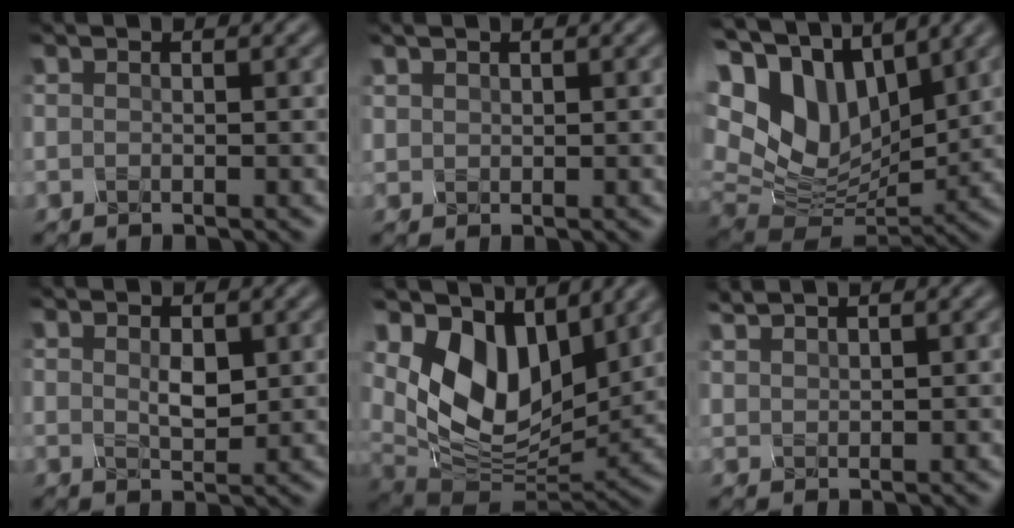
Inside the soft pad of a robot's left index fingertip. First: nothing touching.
{"total": 0.8, "force": [0.5, -0.2, -0.6], "torque": [0.004, 0.002, 0.025]}
{"total": 13.3, "force": [4.8, 8.4, 9.0], "torque": [-0.215, 0.021, 0.099]}
{"total": 1.2, "force": [0.2, 0.4, 1.1], "torque": [-0.029, 0.000, 0.019]}
{"total": 8.9, "force": [3.7, 5.5, 5.9], "torque": [-0.115, -0.013, 0.076]}
{"total": 1.3, "force": [1.2, -0.3, -0.4], "torque": [0.002, 0.006, 0.040]}